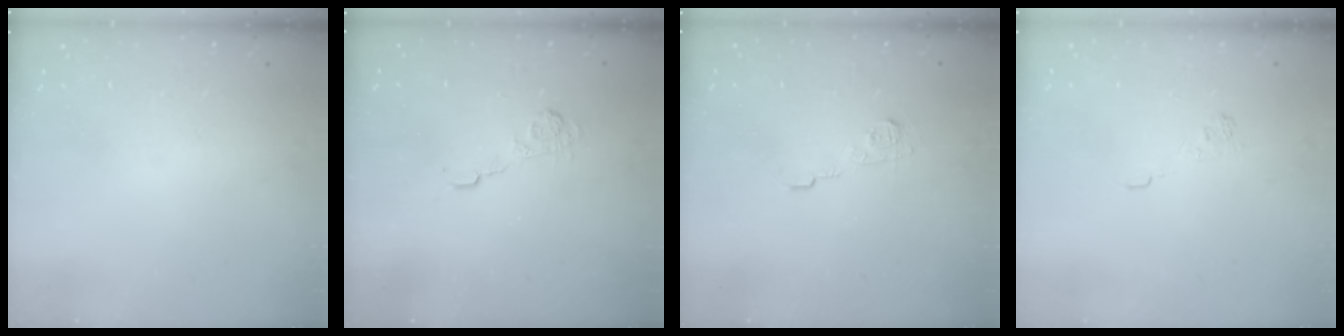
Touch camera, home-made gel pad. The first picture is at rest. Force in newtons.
{"total": 5.2, "press": 5.2, "slide": 0.4}
{"total": 7.0, "press": 7.0, "slide": 0.6}
{"total": 2.3, "press": 1.8, "slide": 1.3}